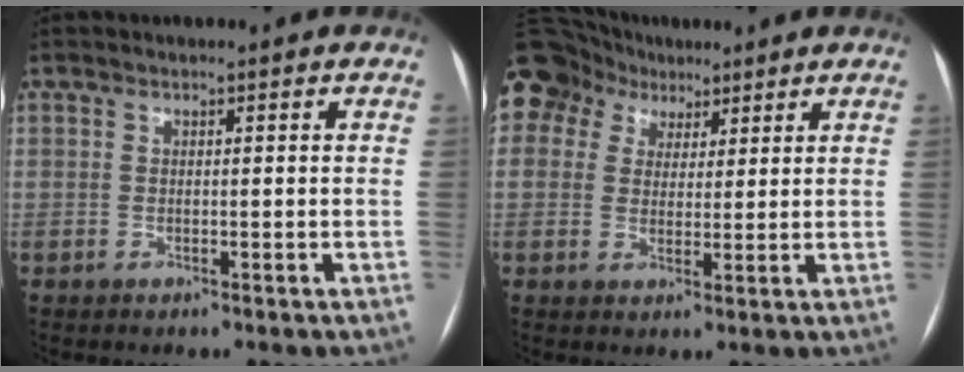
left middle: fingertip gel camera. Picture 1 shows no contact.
{"total": 13.3, "force": [7.7, 10.3, 3.6], "torque": [-0.121, 0.060, 0.146]}